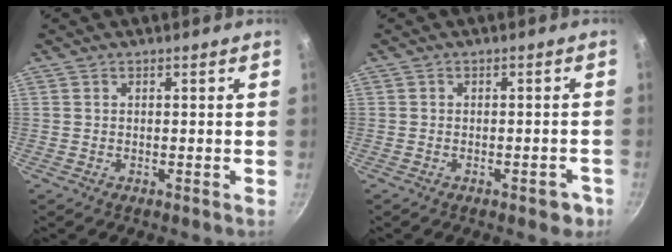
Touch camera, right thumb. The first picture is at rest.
{"total": 3.8, "force": [-2.0, 1.8, 2.7], "torque": [-0.016, 0.019, -0.017]}